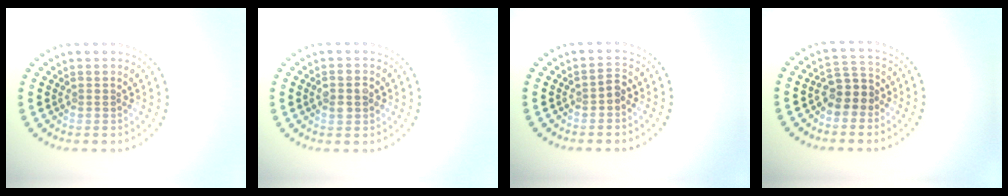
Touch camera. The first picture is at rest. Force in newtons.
{"total": 2.4, "press": 2.4, "slide": 0.1}
{"total": 1.1, "press": 1.0, "slide": 0.4}
{"total": 2.9, "press": 2.5, "slide": 1.4}